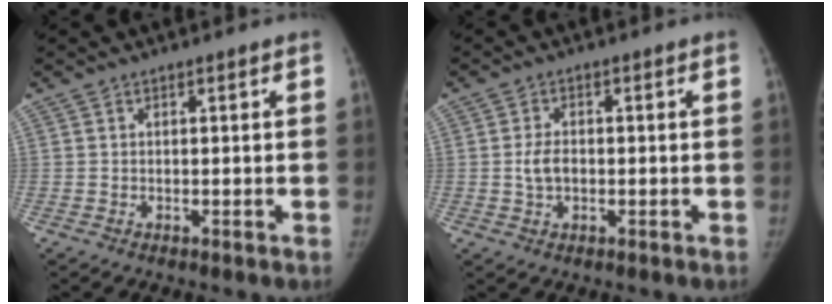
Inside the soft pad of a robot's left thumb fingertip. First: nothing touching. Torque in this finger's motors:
{"motor_torque": [0.04, 0.08, 0.81, 0.22, 0.03]}